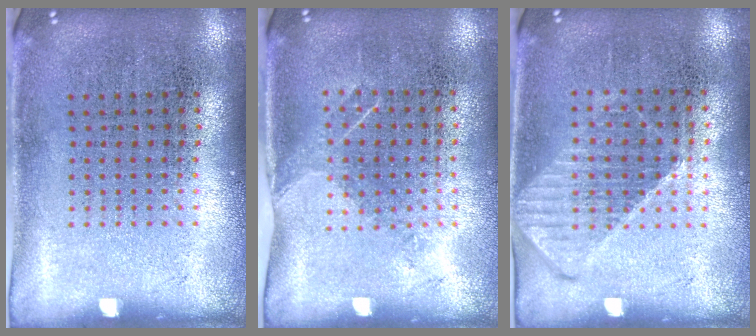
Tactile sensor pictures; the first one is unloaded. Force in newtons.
{"total": 1.2, "press": 1.0, "slide": 0.7}
{"total": 1.2, "press": 1.1, "slide": 0.4}